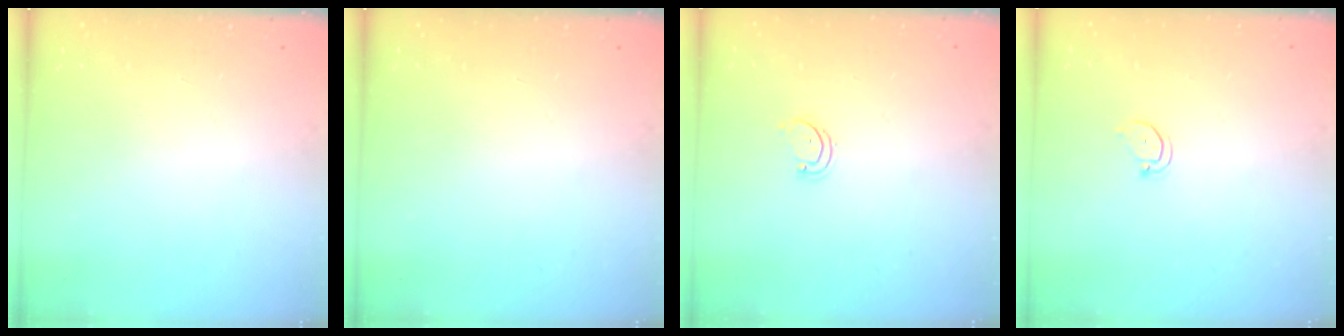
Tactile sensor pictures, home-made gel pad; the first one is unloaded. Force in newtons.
{"total": 0.0}
{"total": 1.9, "press": 1.9, "slide": 0.2}
{"total": 2.4, "press": 2.4, "slide": 0.2}